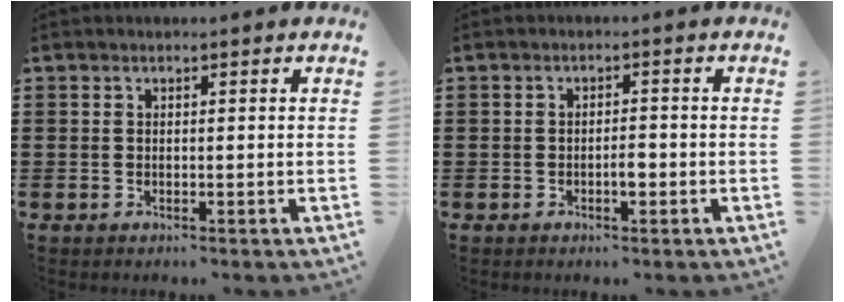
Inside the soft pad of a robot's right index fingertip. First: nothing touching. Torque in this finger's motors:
{"motor_torque": [-0.27, 0.43, 0.09, 0.04]}